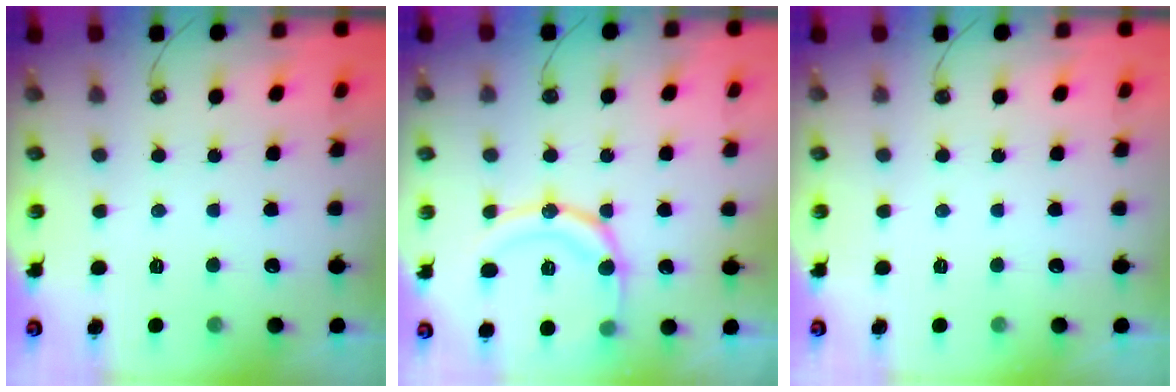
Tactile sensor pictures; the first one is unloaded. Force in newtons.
{"total": 15.3, "press": 15.2, "slide": 2.0}
{"total": 0.0}